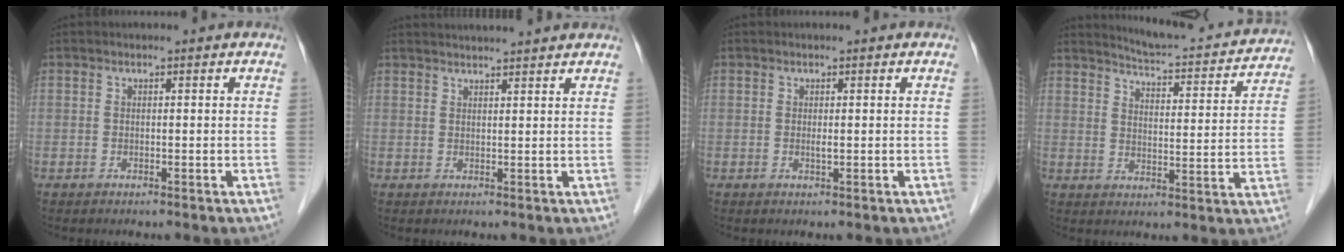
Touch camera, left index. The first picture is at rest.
{"total": 8.8, "force": [8.3, -0.2, 2.9], "torque": [-0.044, 0.031, 0.103]}
{"total": 0.6, "force": [0.1, 0.1, 0.5], "torque": [-0.015, -0.003, 0.002]}
{"total": 16.1, "force": [15.4, 2.0, 4.4], "torque": [-0.059, -0.028, 0.186]}